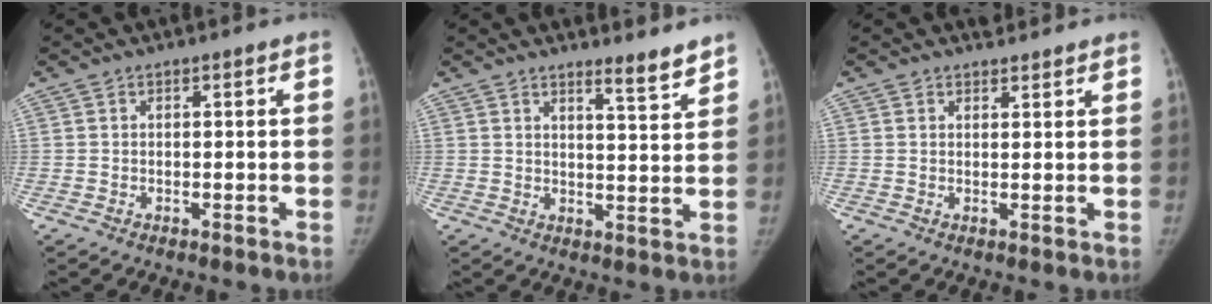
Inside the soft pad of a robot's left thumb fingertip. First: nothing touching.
{"total": 4.9, "force": [4.2, 0.5, 2.4], "torque": [-0.025, -0.042, 0.062]}
{"total": 2.0, "force": [1.8, 0.9, 0.0], "torque": [0.016, -0.011, 0.022]}